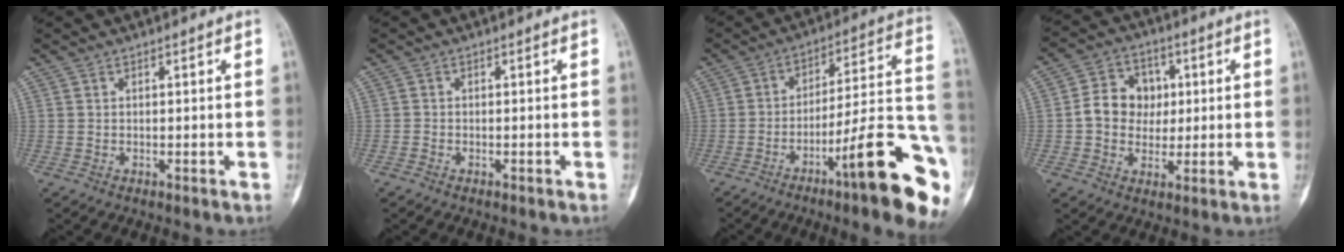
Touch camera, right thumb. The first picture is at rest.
{"total": 0.6, "force": [-0.5, 0.3, 0.1], "torque": [-0.004, 0.000, -0.013]}
{"total": 20.8, "force": [-9.5, 3.0, 18.3], "torque": [-0.221, 0.057, -0.140]}
{"total": 9.7, "force": [0.6, 8.2, 5.0], "torque": [-0.046, 0.014, 0.003]}